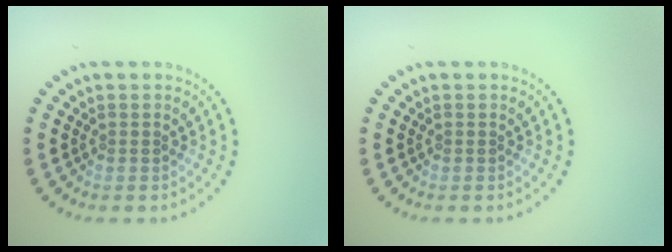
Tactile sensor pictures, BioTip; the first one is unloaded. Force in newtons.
{"total": 0.0}